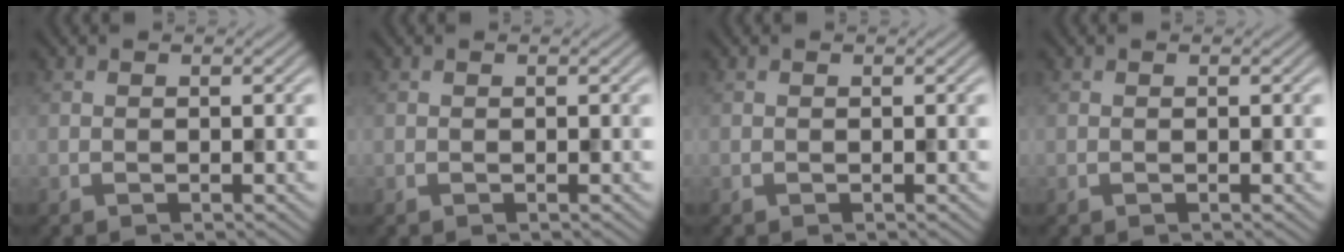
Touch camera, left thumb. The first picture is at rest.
{"total": 0.0}
{"total": 0.0}
{"total": 0.0}